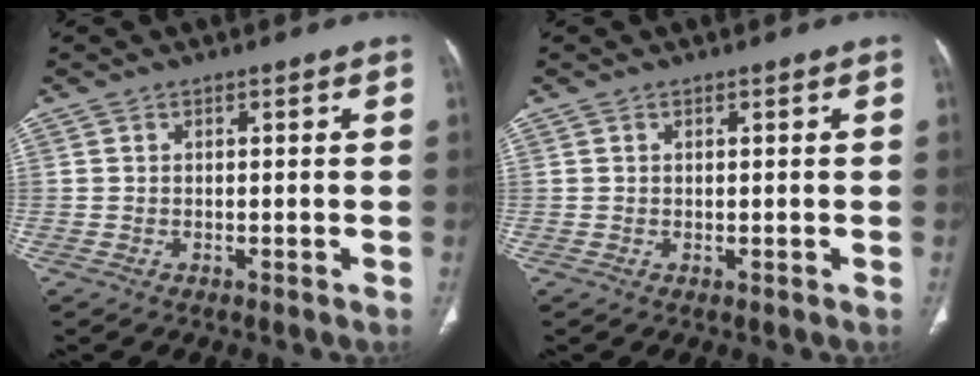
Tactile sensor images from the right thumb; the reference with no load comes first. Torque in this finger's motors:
{"motor_torque": [0.15, 0.07, 0.18, 0.01, -0.06]}